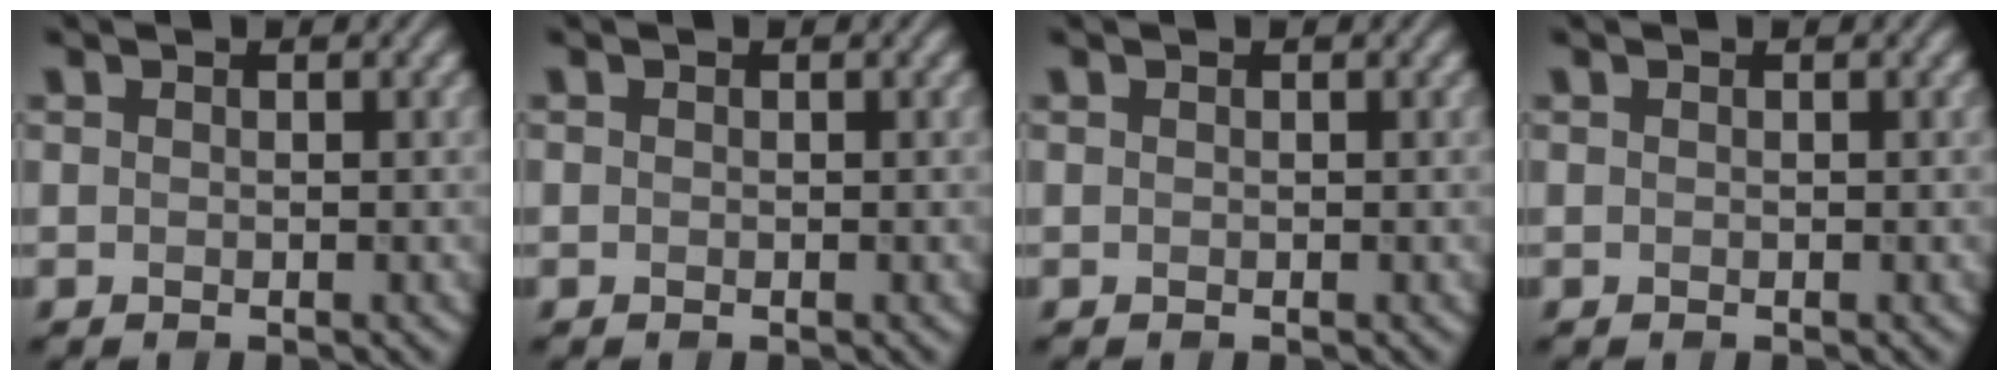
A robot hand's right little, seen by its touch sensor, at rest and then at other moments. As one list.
[{"total": 0.0}, {"total": 0.0}, {"total": 0.0}]